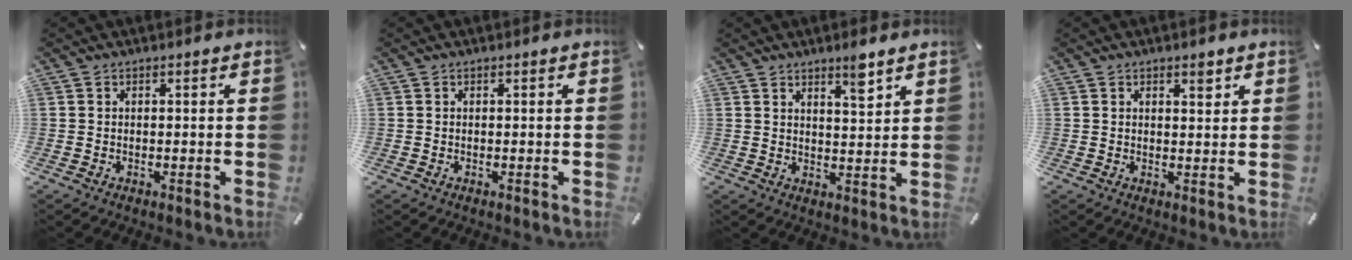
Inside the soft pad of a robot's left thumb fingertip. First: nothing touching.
{"total": 0.0}
{"total": 5.1, "force": [4.1, 0.9, 2.8], "torque": [-0.034, -0.028, 0.067]}
{"total": 2.1, "force": [1.4, 1.0, 1.2], "torque": [-0.010, -0.005, 0.022]}